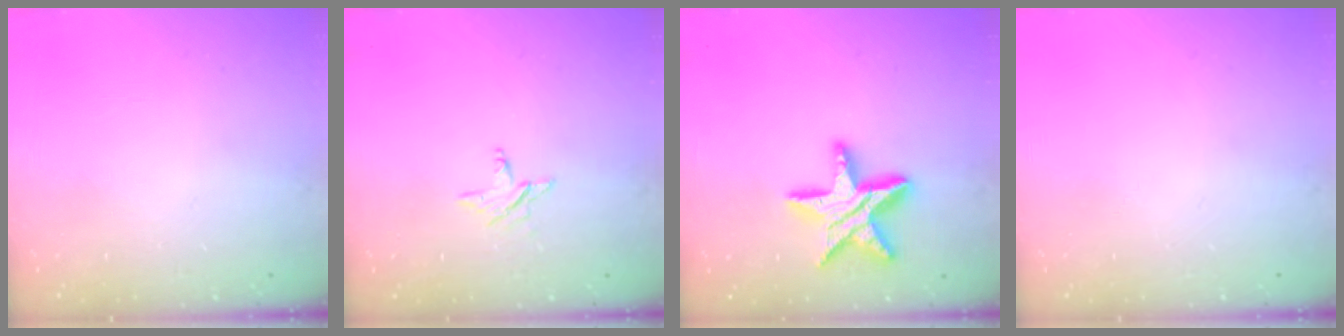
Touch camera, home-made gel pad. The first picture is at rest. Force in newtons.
{"total": 3.0, "press": 3.0, "slide": 0.3}
{"total": 16.8, "press": 16.8, "slide": 1.1}
{"total": 0.0}